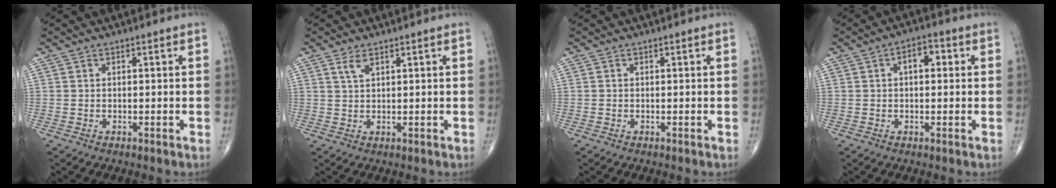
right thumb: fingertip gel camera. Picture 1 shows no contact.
{"total": 2.2, "force": [1.3, 0.8, 1.5], "torque": [-0.032, -0.002, 0.031]}
{"total": 0.0}
{"total": 4.4, "force": [0.9, 2.5, 3.5], "torque": [-0.039, 0.014, 0.007]}